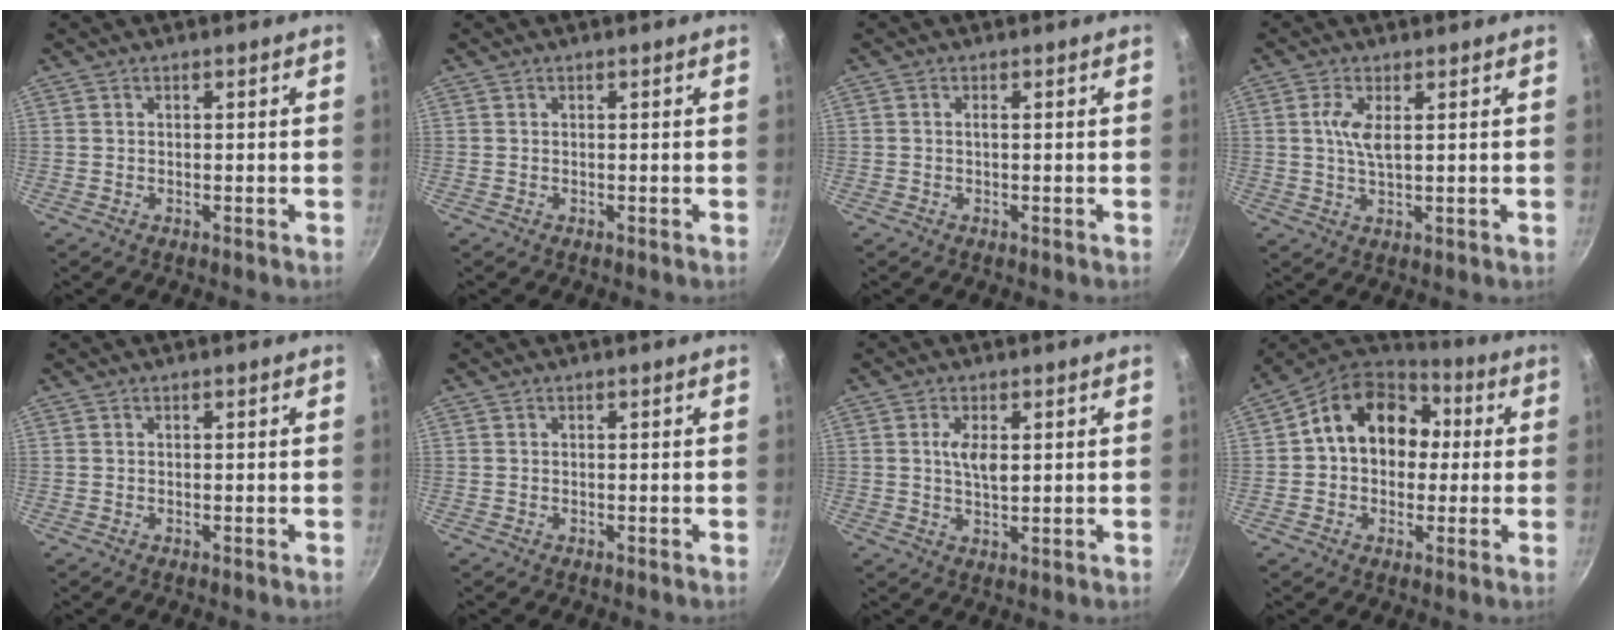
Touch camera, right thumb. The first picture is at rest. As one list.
[{"total": 0.0}, {"total": 0.6, "force": [0.0, 0.2, 0.6], "torque": [-0.013, 0.002, -0.001]}, {"total": 4.5, "force": [1.1, 1.5, 4.1], "torque": [-0.085, -0.001, 0.022]}, {"total": 0.0}, {"total": 0.0}, {"total": 4.4, "force": [1.0, 1.9, 3.8], "torque": [-0.066, -0.005, 0.019]}, {"total": 15.9, "force": [2.1, 12.4, 9.8], "torque": [-0.118, 0.039, 0.018]}]